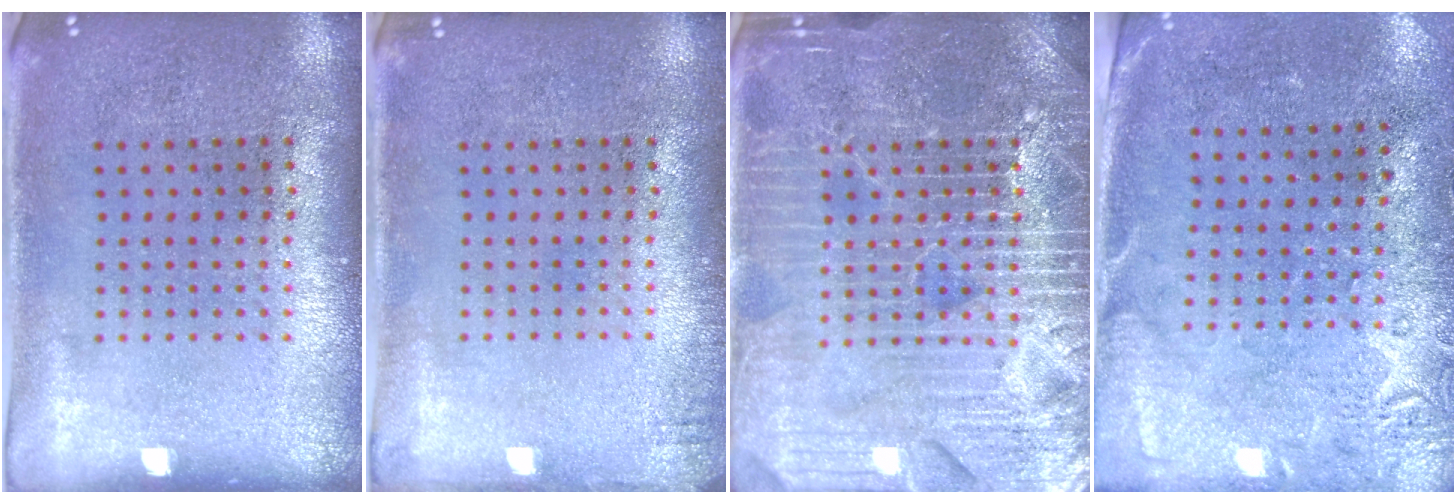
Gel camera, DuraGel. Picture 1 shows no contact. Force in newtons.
{"total": 1.0, "press": 1.0, "slide": 0.1}
{"total": 7.2, "press": 7.2, "slide": 0.9}
{"total": 2.7, "press": 2.2, "slide": 1.6}